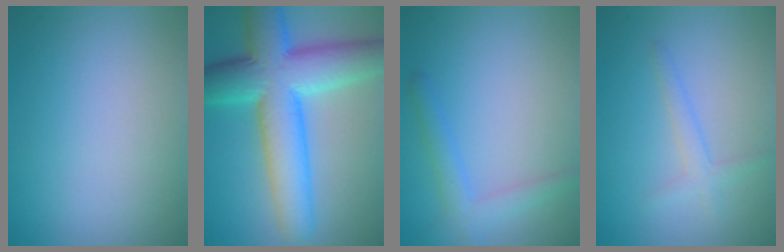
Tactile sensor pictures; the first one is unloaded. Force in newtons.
{"total": 11.2, "press": 11.2, "slide": 0.3}
{"total": 2.4, "press": 2.4, "slide": 0.1}
{"total": 1.6, "press": 1.6, "slide": 0.1}